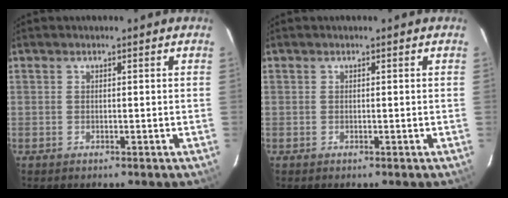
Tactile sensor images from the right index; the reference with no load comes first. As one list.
[{"total": 0.0}]